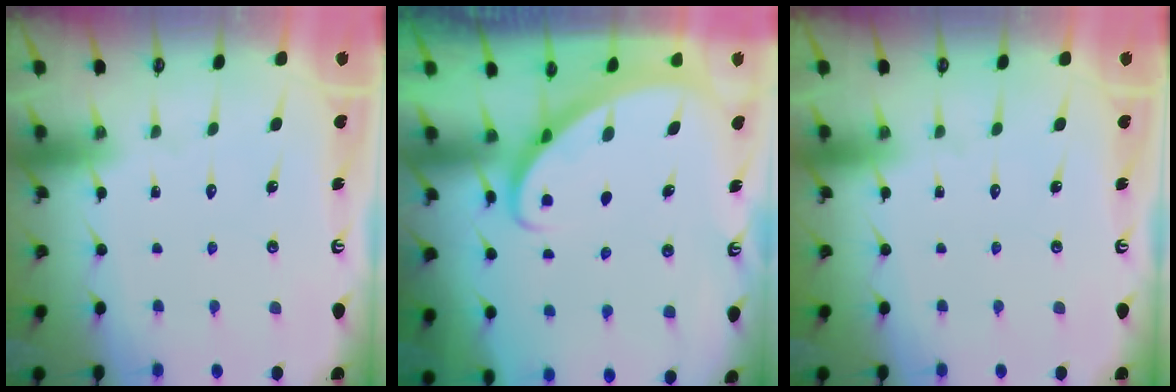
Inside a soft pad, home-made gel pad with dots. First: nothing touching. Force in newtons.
{"total": 2.8, "press": 2.8, "slide": 0.1}
{"total": 0.0}